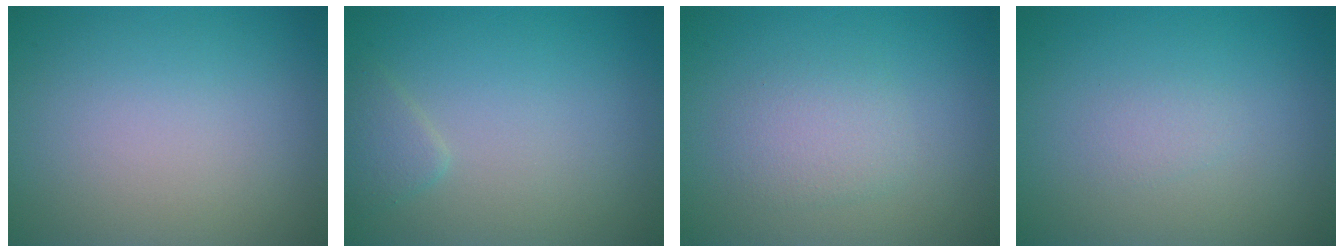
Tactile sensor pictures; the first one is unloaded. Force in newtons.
{"total": 1.3, "press": 1.3, "slide": 0.1}
{"total": 2.1, "press": 2.1, "slide": 0.0}
{"total": 0.8, "press": 0.8, "slide": 0.0}